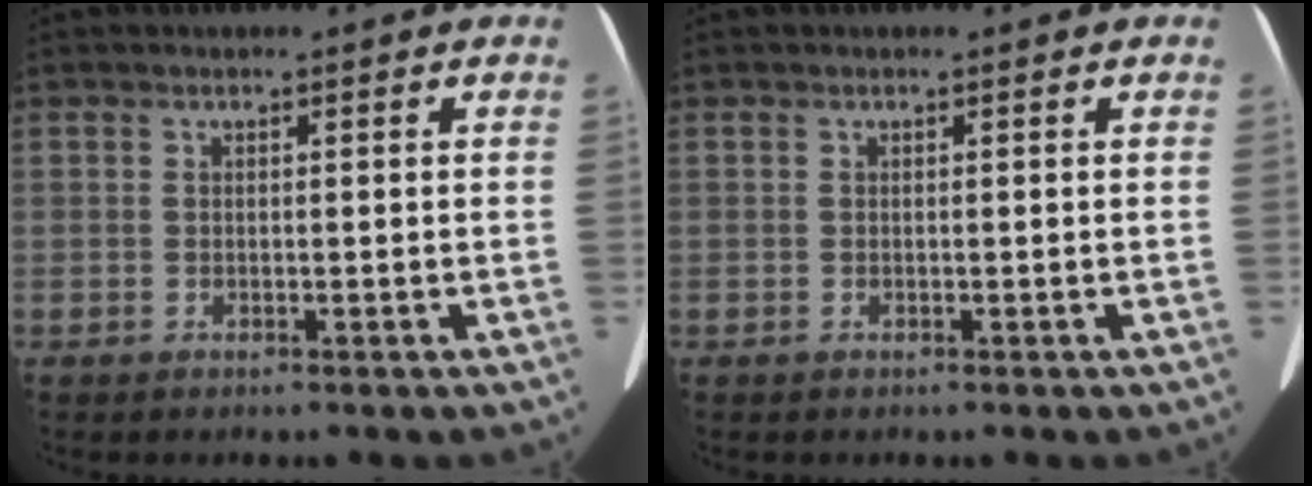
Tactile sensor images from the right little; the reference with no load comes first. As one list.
[{"total": 0.0}]